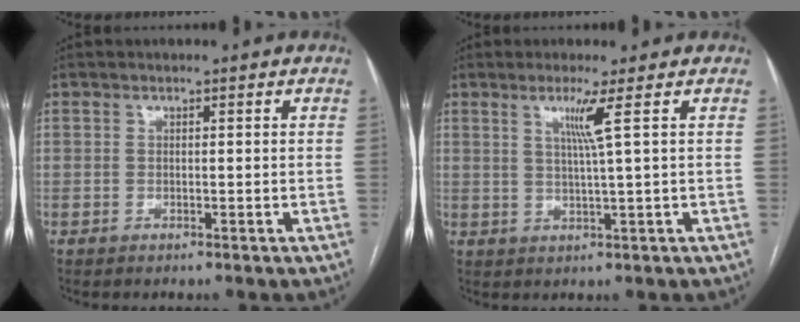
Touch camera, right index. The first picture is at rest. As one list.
[{"total": 3.8, "force": [1.5, -1.4, 3.2], "torque": [-0.066, -0.008, 0.033]}]